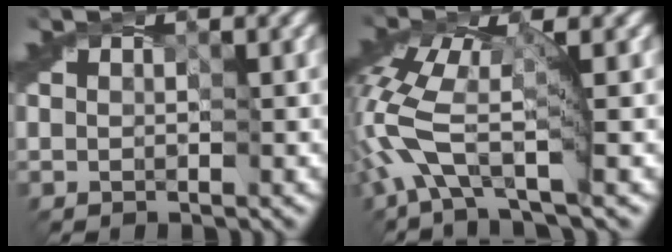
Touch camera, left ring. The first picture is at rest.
{"total": 6.5, "force": [-1.9, 2.4, 5.8], "torque": [-0.143, 0.007, -0.051]}